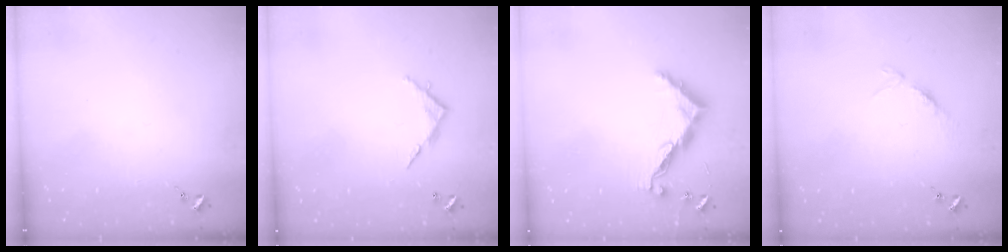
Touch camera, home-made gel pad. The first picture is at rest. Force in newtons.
{"total": 5.7, "press": 5.7, "slide": 0.4}
{"total": 9.7, "press": 9.7, "slide": 0.3}
{"total": 5.9, "press": 5.9, "slide": 0.5}